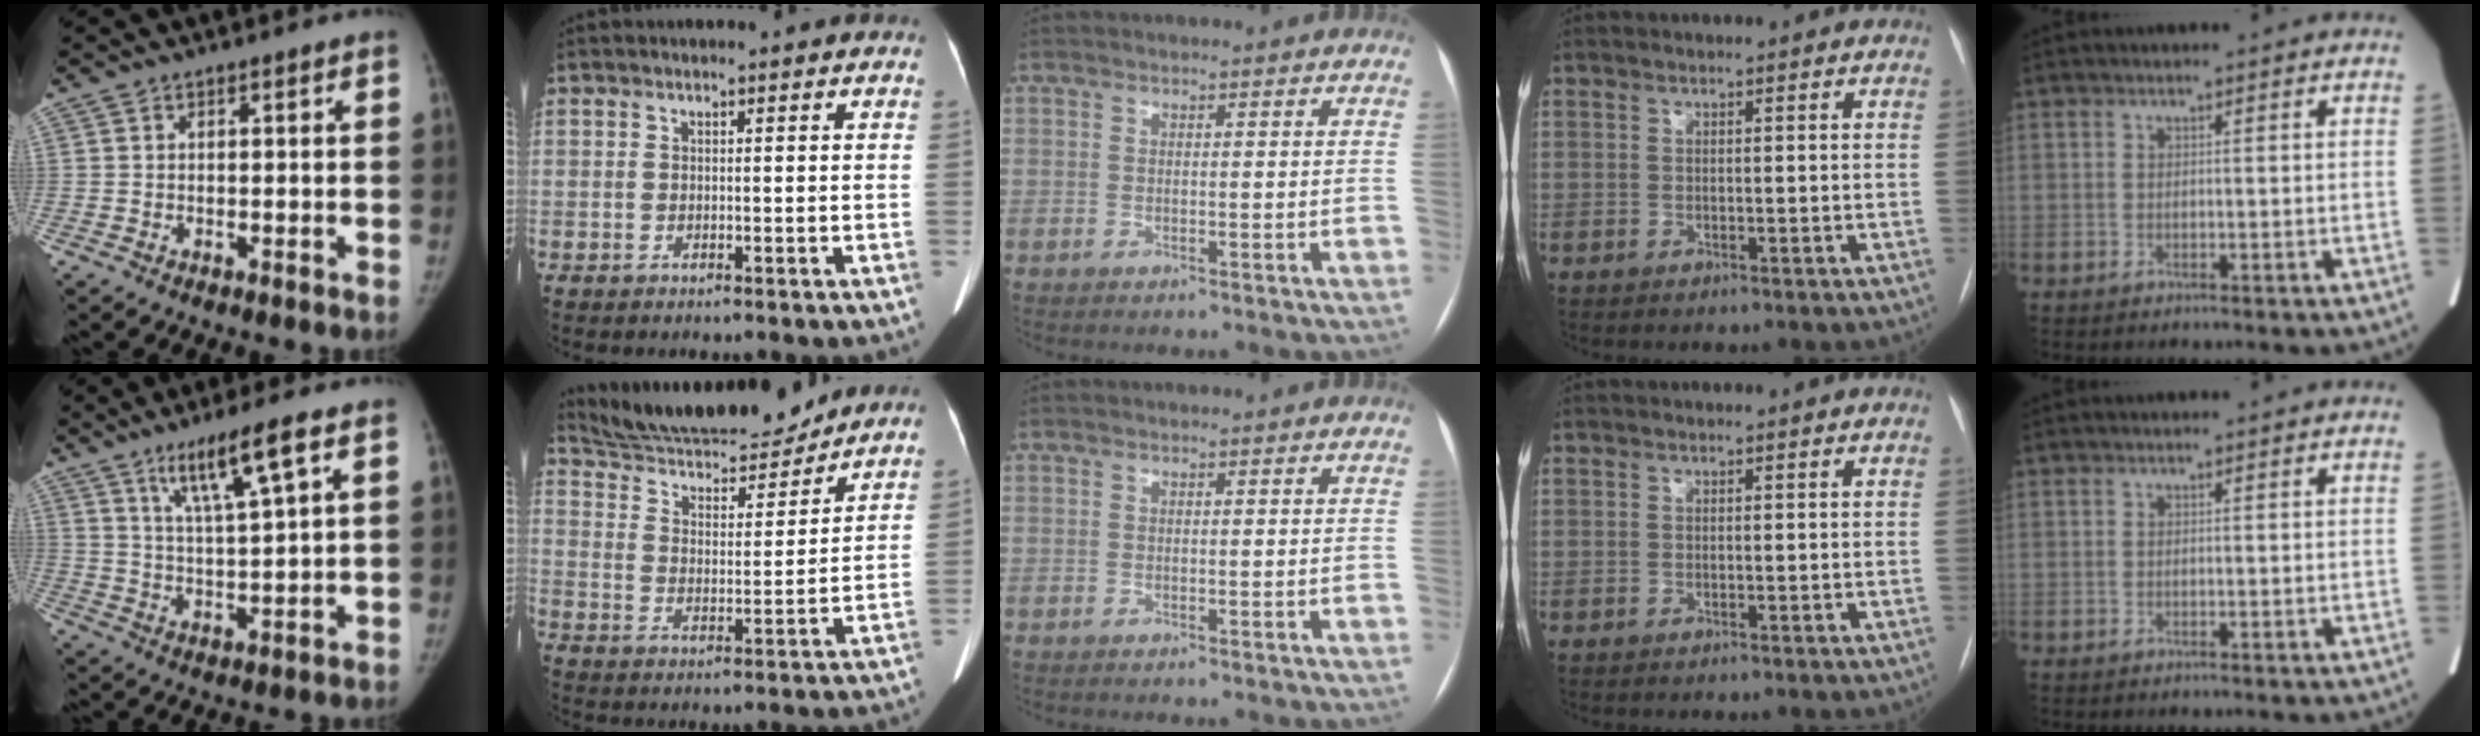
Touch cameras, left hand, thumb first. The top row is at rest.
{"thumb": {"total": 9.8, "force": [5.2, 0.8, 8.2], "torque": [-0.149, -0.023, 0.097]}, "index": {"total": 16.1, "force": [15.1, 2.2, 5.0], "torque": [-0.090, -0.003, 0.246]}}